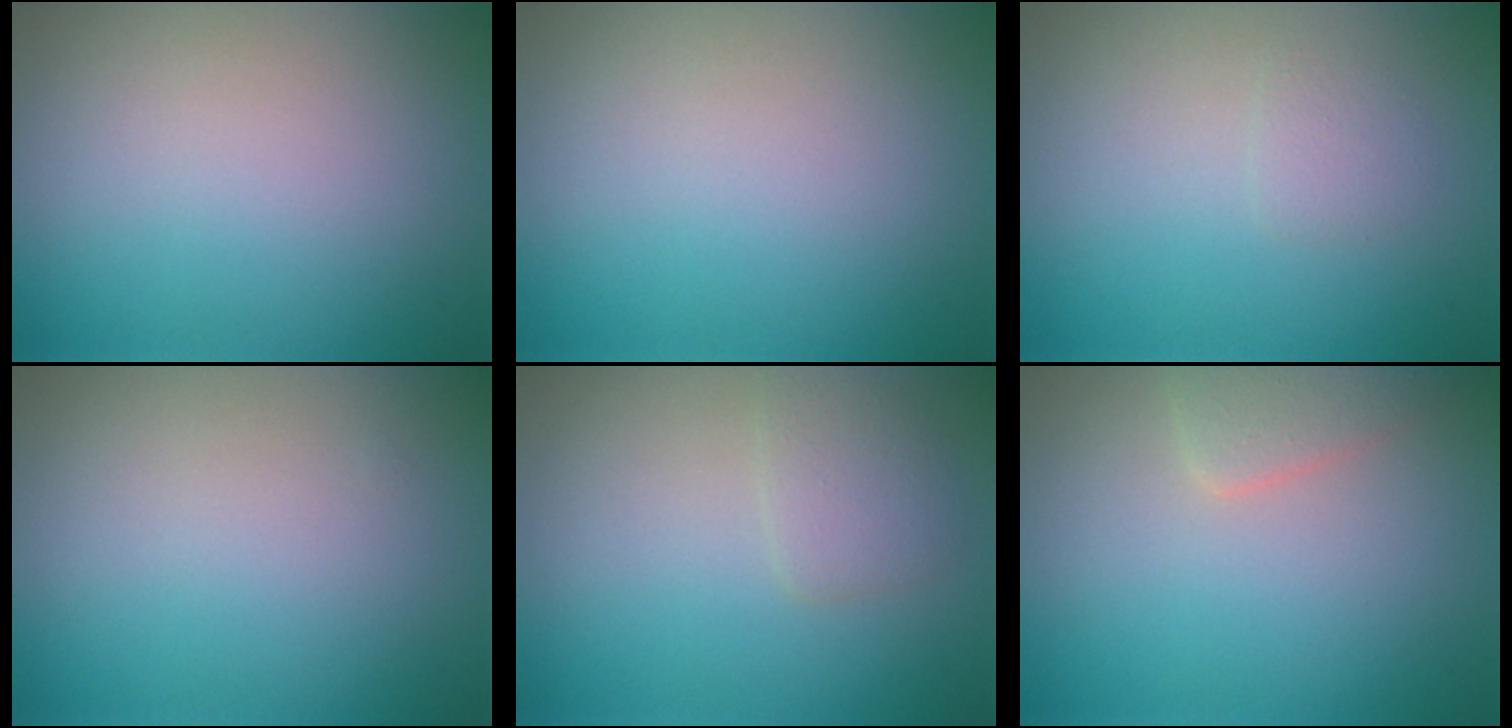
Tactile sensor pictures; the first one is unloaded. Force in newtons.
{"total": 0.0}
{"total": 0.9, "press": 0.9, "slide": 0.1}
{"total": 0.0}
{"total": 1.7, "press": 1.7, "slide": 0.0}
{"total": 1.9, "press": 1.9, "slide": 0.2}